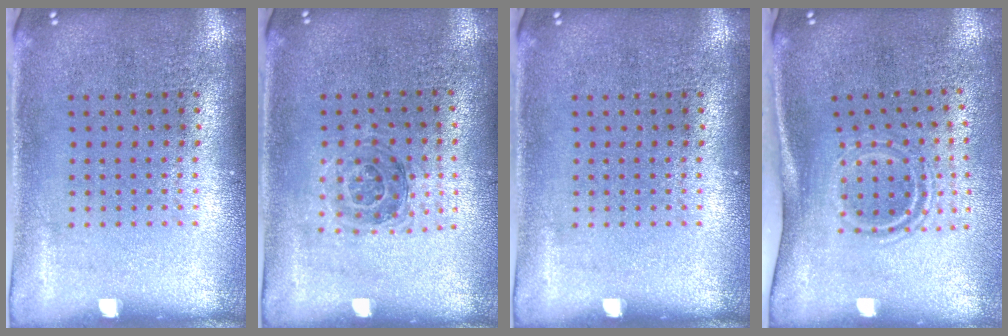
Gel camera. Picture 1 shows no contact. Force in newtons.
{"total": 1.1, "press": 1.0, "slide": 0.3}
{"total": 0.0}
{"total": 1.9, "press": 1.1, "slide": 1.5}